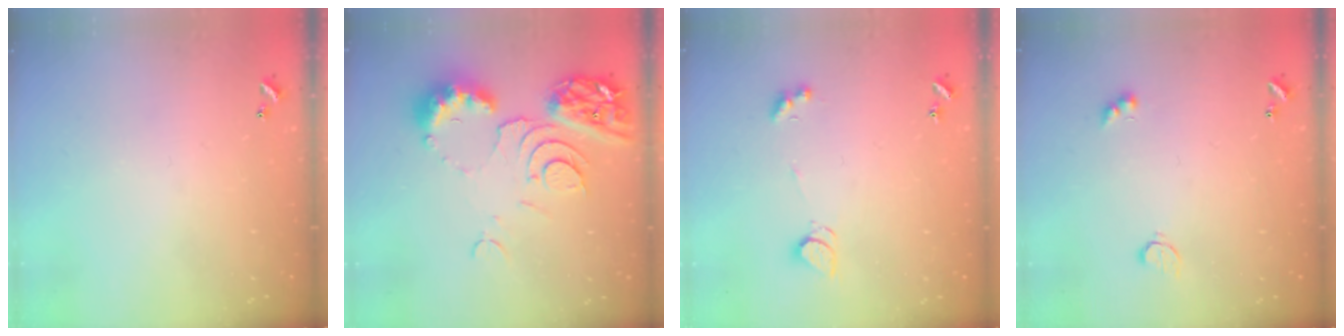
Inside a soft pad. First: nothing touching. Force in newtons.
{"total": 11.1, "press": 11.0, "slide": 1.3}
{"total": 2.2, "press": 2.2, "slide": 0.4}
{"total": 4.5, "press": 4.5, "slide": 0.8}